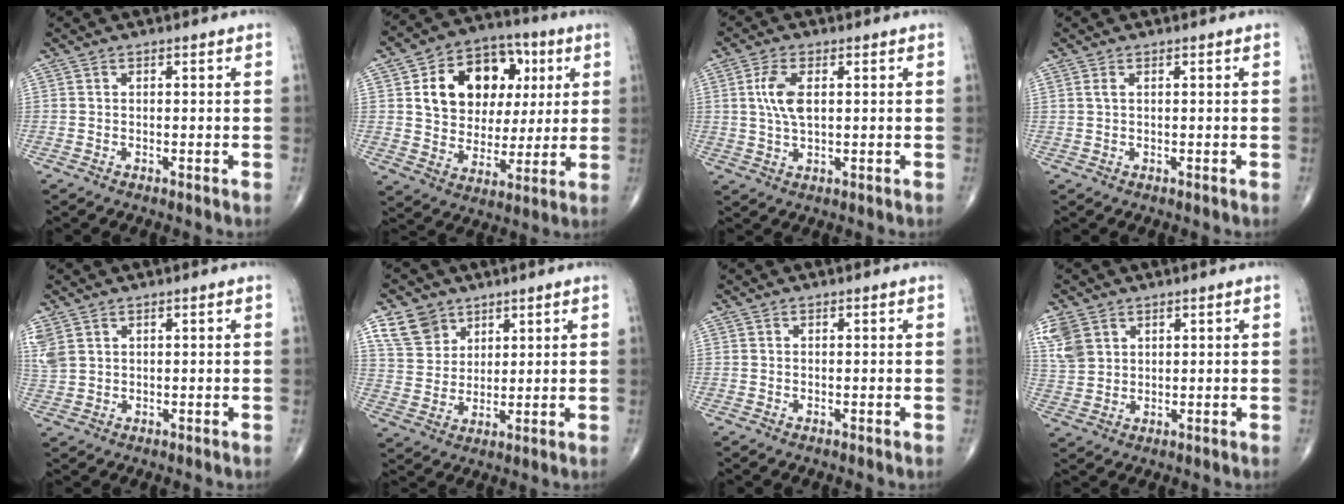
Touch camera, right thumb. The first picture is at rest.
{"total": 20.4, "force": [5.1, 15.0, 12.8], "torque": [-0.163, 0.009, 0.089]}
{"total": 5.9, "force": [1.2, 2.8, 5.1], "torque": [-0.110, -0.002, 0.022]}
{"total": 0.9, "force": [0.4, 0.3, 0.7], "torque": [-0.016, 0.008, 0.009]}
{"total": 4.4, "force": [2.3, 2.8, 2.5], "torque": [-0.069, 0.003, 0.059]}
{"total": 8.3, "force": [4.9, 6.1, 2.5], "torque": [-0.027, -0.023, 0.102]}
{"total": 0.0}
{"total": 6.8, "force": [3.4, 4.9, 3.3], "torque": [-0.063, -0.004, 0.080]}